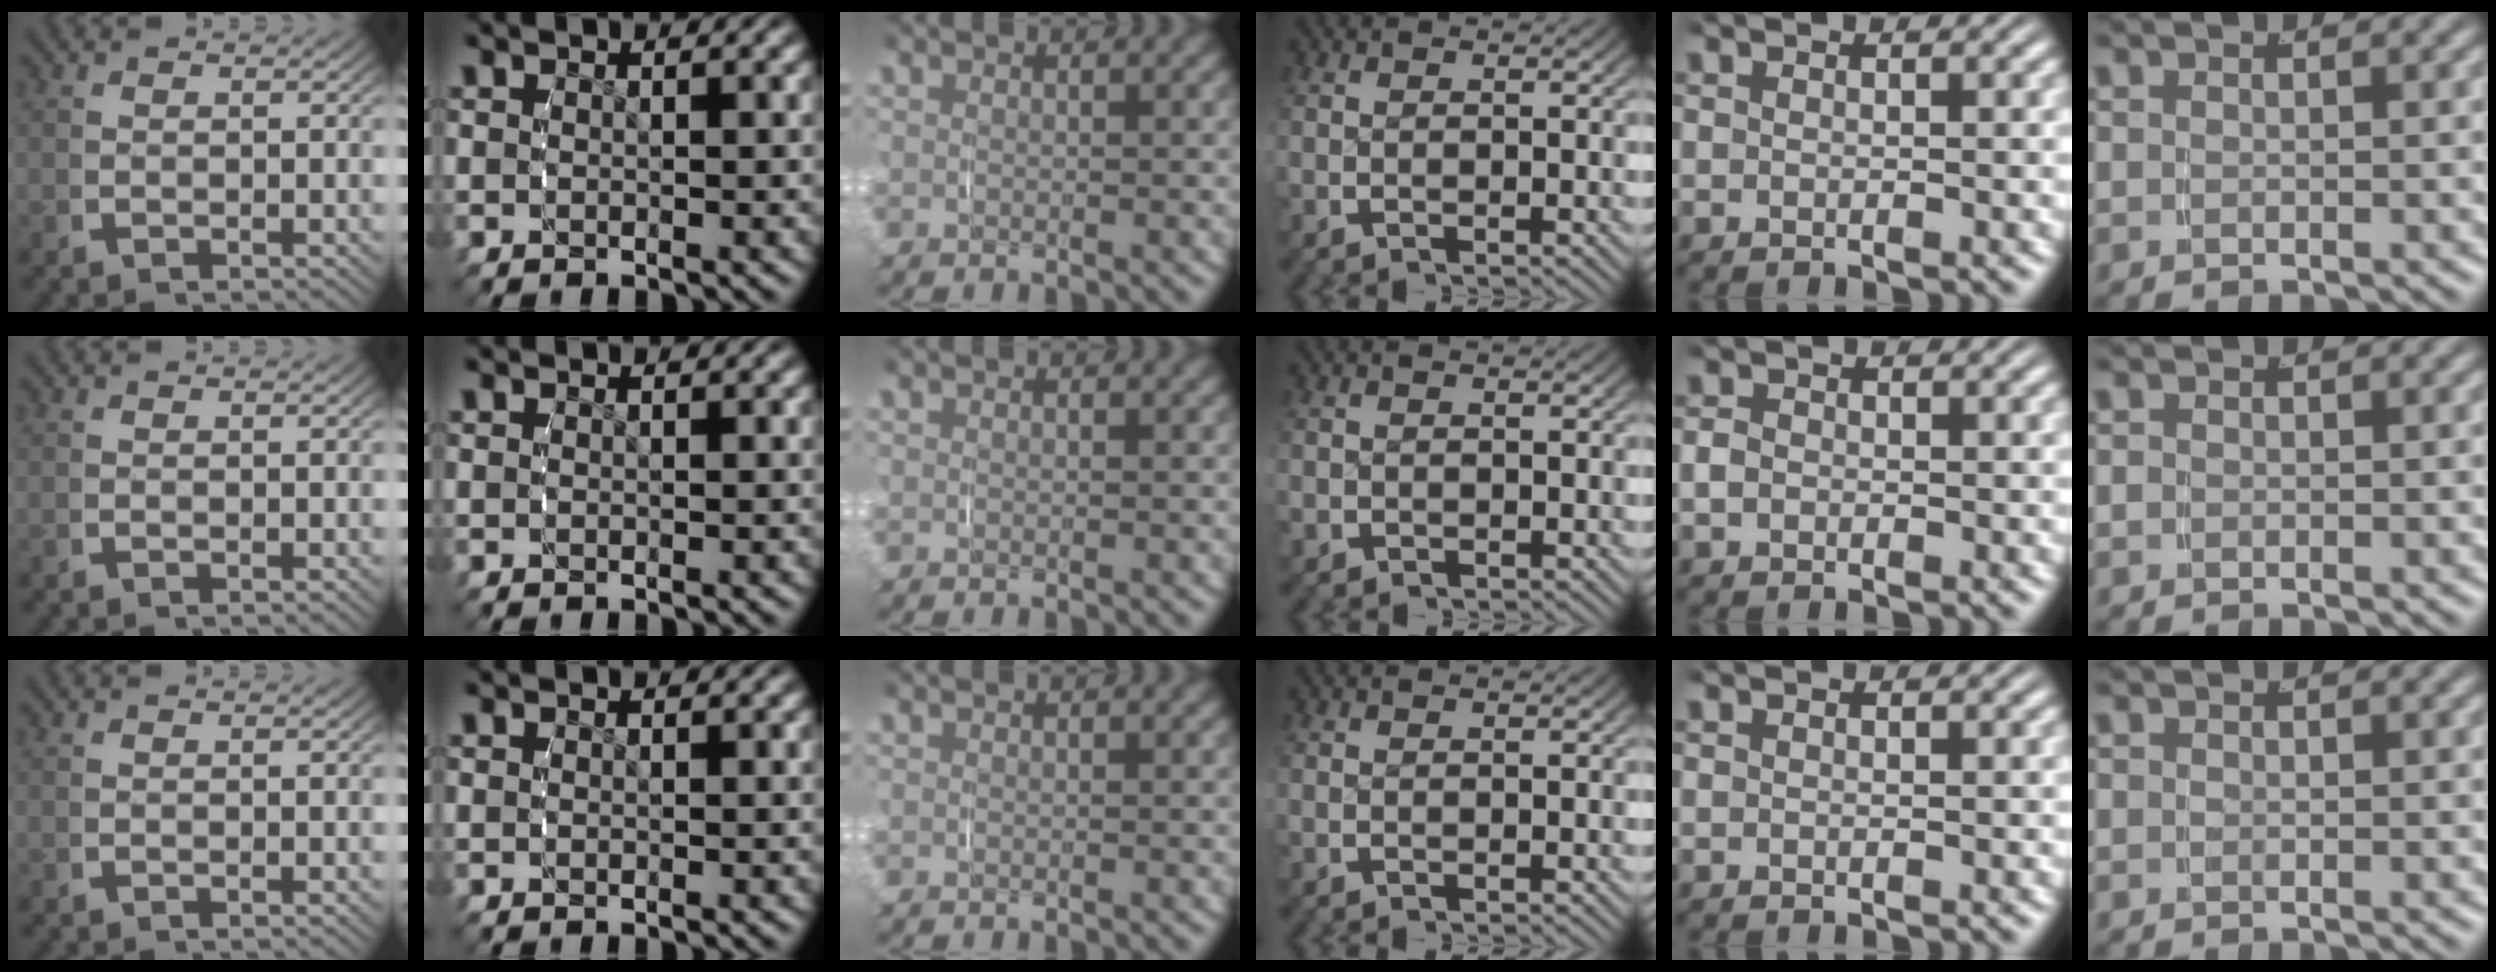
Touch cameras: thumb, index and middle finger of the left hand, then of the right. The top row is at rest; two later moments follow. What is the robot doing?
{"motion": "grasp_and_lifting", "object": "paper towel"}